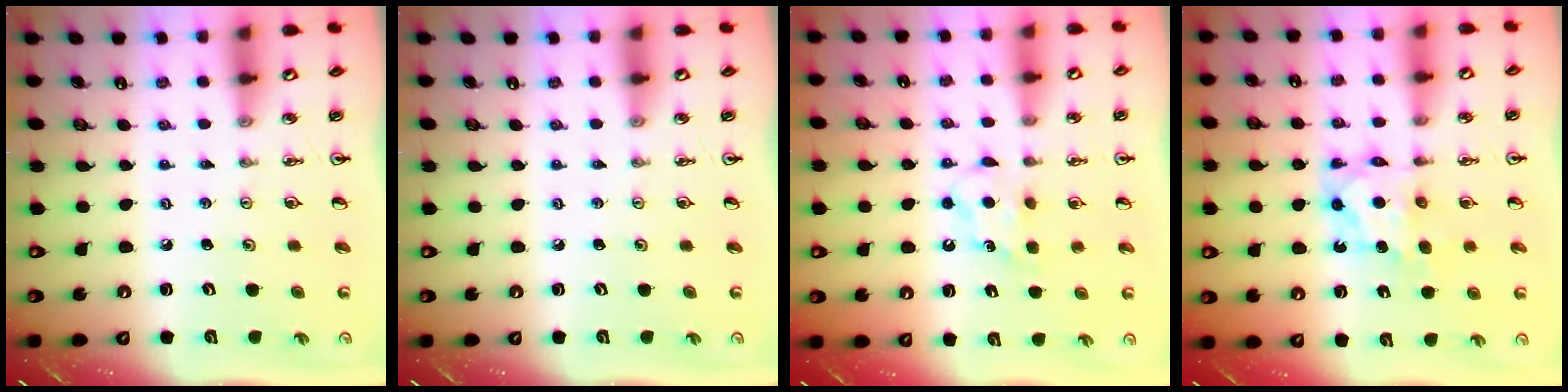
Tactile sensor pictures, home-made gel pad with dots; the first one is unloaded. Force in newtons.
{"total": 0.0}
{"total": 5.8, "press": 5.8, "slide": 0.6}
{"total": 8.6, "press": 8.6, "slide": 0.4}